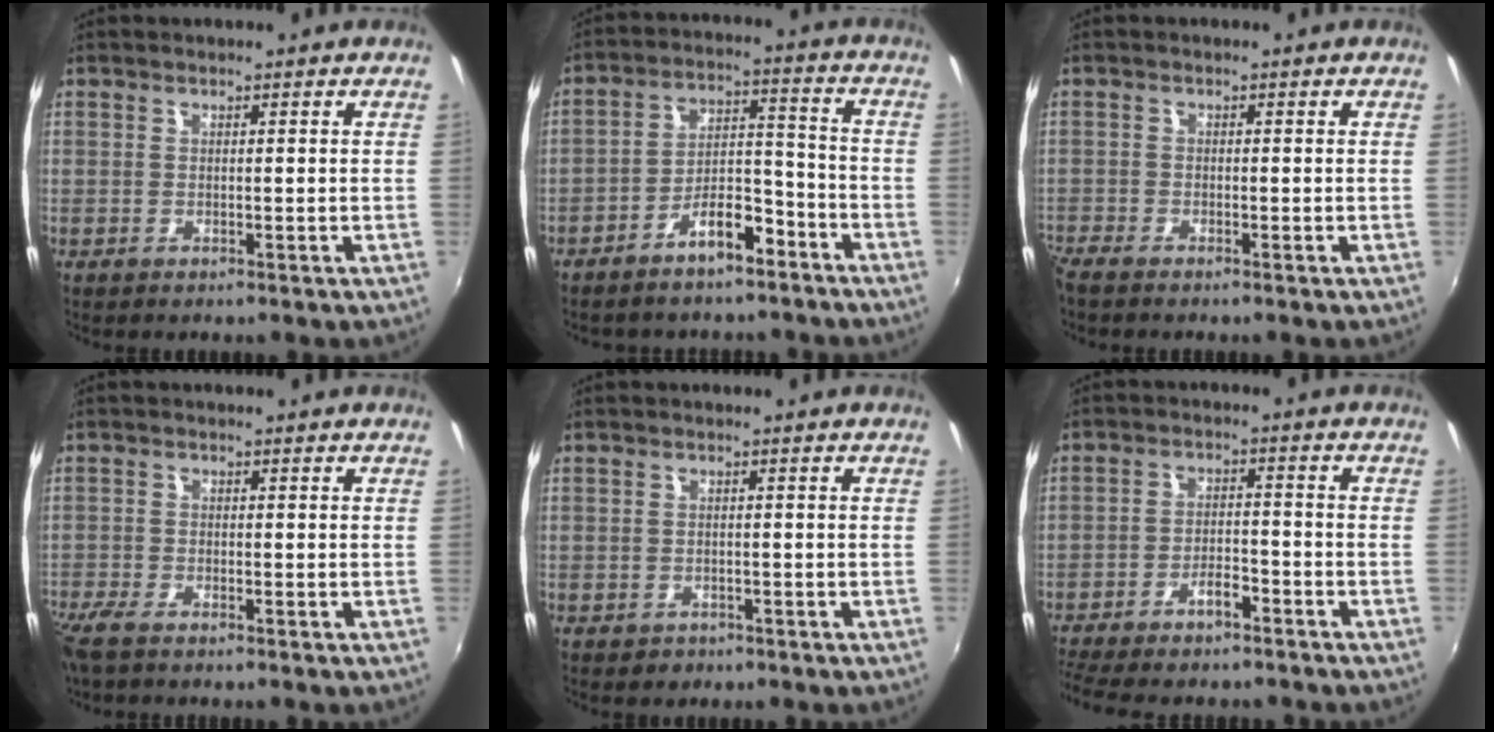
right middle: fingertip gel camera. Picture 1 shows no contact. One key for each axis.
{"total": 8.6, "fx": -6.3, "fy": 3.8, "fz": 4.5, "tx": -0.081, "ty": 0.040, "tz": -0.090}
{"total": 2.2, "fx": -2.1, "fy": 0.2, "fz": 0.8, "tx": -0.024, "ty": -0.012, "tz": -0.043}
{"total": 4.1, "fx": -3.3, "fy": 0.9, "fz": 2.2, "tx": -0.061, "ty": -0.018, "tz": -0.068}
{"total": 1.7, "fx": -0.9, "fy": 1.4, "fz": 0.4, "tx": -0.009, "ty": -0.003, "tz": -0.012}
{"total": 8.0, "fx": -6.8, "fy": 1.8, "fz": 3.8, "tx": -0.091, "ty": -0.005, "tz": -0.113}